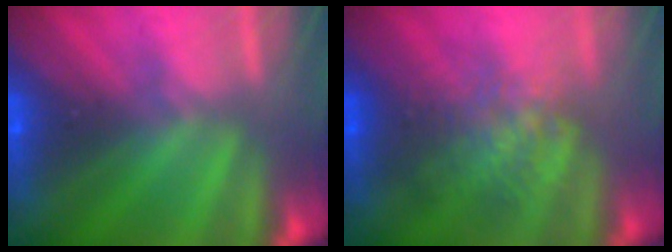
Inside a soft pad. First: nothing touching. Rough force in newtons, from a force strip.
{"total": 2.2}